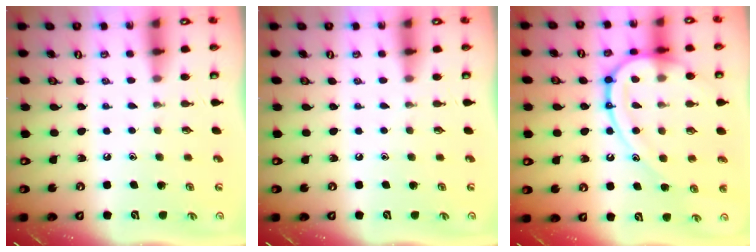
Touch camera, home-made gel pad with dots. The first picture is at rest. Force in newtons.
{"total": 0.0}
{"total": 17.9, "press": 17.8, "slide": 2.1}